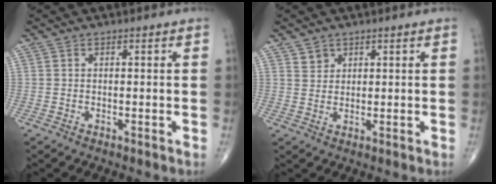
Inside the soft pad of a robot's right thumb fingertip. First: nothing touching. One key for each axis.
{"total": 2.2, "fx": 1.5, "fy": 1.6, "fz": 0.2, "tx": 0.016, "ty": -0.010, "tz": 0.021}